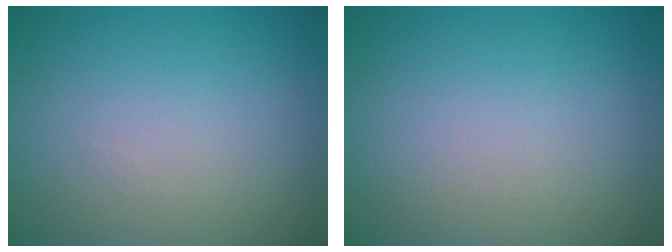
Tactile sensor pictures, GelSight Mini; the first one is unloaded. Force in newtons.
{"total": 0.0}